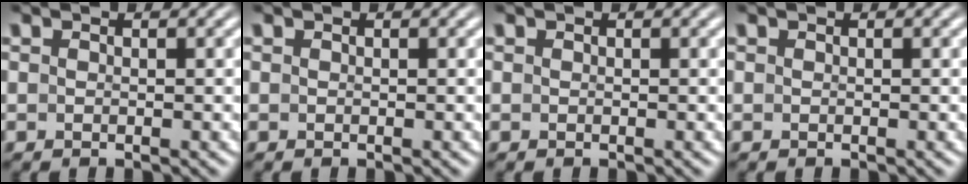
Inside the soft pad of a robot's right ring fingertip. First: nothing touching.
{"total": 0.0}
{"total": 0.0}
{"total": 0.0}